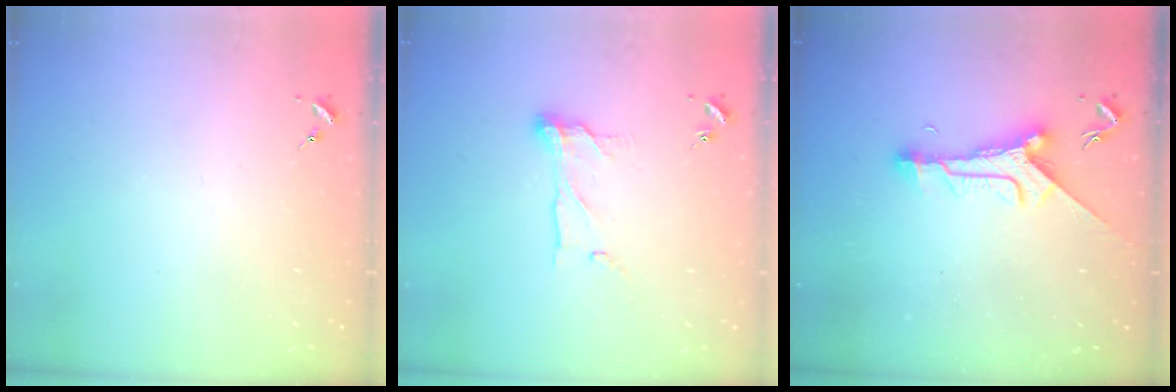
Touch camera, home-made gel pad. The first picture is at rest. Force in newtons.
{"total": 9.5, "press": 9.5, "slide": 0.4}
{"total": 9.9, "press": 9.9, "slide": 0.2}